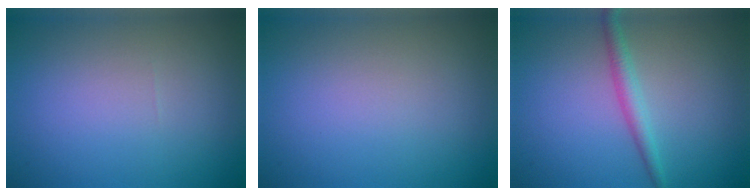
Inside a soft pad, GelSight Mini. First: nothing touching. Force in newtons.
{"total": 0.0}
{"total": 1.9, "press": 1.9, "slide": 0.0}